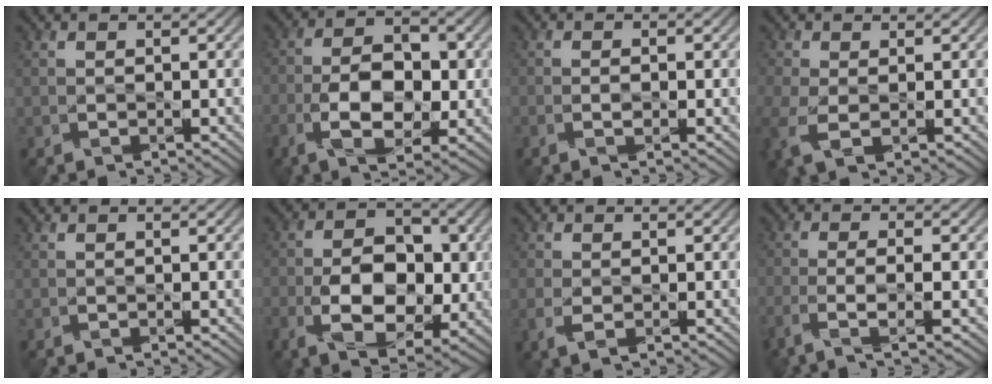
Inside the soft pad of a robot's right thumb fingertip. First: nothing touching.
{"total": 9.9, "force": [-2.6, 5.5, 7.8], "torque": [-0.151, -0.003, -0.051]}
{"total": 1.5, "force": [-0.5, 0.5, 1.3], "torque": [-0.024, 0.001, -0.010]}
{"total": 4.9, "force": [-1.3, 2.8, 3.8], "torque": [-0.114, -0.018, -0.025]}
{"total": 0.0}
{"total": 11.0, "force": [-2.1, 6.8, 8.3], "torque": [-0.160, -0.006, -0.037]}
{"total": 2.7, "force": [-0.6, 1.8, 1.9], "torque": [-0.054, -0.010, -0.011]}
{"total": 5.2, "force": [-2.5, 1.1, 4.4], "torque": [-0.082, 0.001, -0.056]}